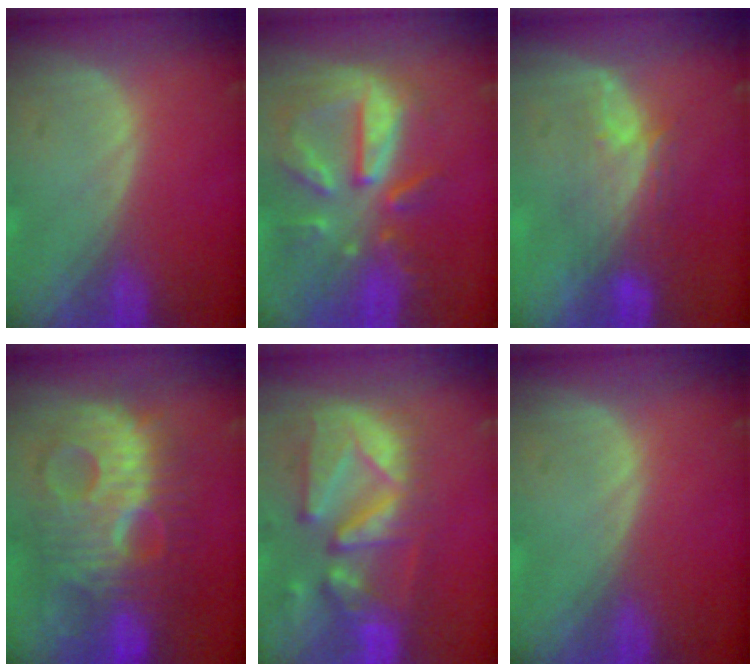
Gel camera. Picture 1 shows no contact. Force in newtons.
{"total": 10.8, "press": 9.5, "slide": 5.1}
{"total": 4.9, "press": 4.7, "slide": 1.6}
{"total": 11.9, "press": 11.9, "slide": 0.7}
{"total": 12.7, "press": 11.2, "slide": 6.0}
{"total": 0.0}